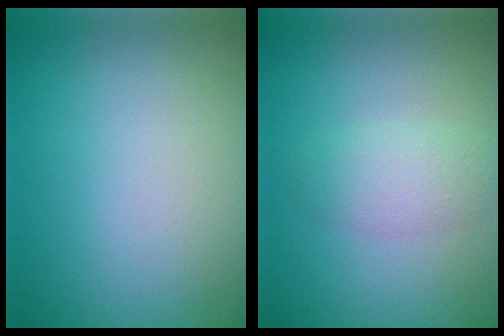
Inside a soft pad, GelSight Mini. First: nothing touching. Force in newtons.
{"total": 2.4, "press": 2.4, "slide": 0.1}